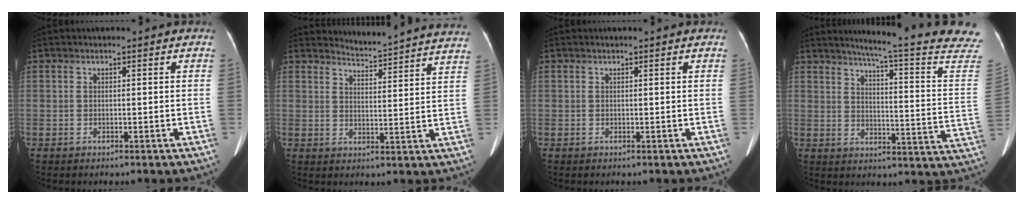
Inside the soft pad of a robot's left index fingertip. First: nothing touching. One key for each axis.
{"total": 15.4, "fx": 15.2, "fy": -0.4, "fz": 2.3, "tx": -0.030, "ty": -0.075, "tz": 0.167}
{"total": 0.8, "fx": 0.7, "fy": -0.1, "fz": 0.3, "tx": -0.008, "ty": 0.007, "tz": 0.013}
{"total": 21.6, "fx": 19.1, "fy": -1.2, "fz": 10.0, "tx": -0.138, "ty": -0.090, "tz": 0.221}